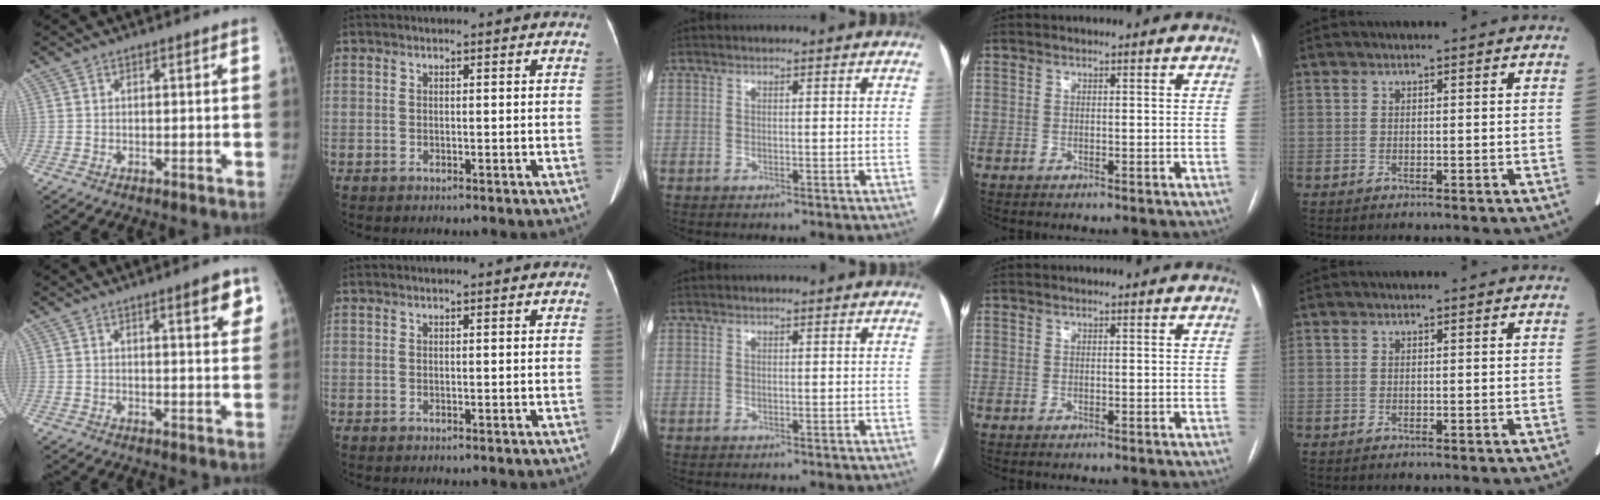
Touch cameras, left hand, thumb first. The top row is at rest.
{"thumb": {"total": 5.9, "force": [3.2, 1.4, 4.8], "torque": [-0.043, -0.012, 0.039]}}